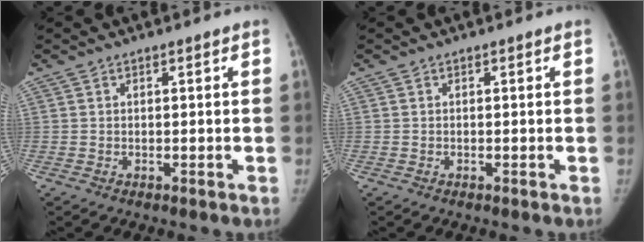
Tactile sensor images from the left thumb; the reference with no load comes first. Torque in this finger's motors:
{"motor_torque": [0.09, 0.01, 0.35, 0.03, 0.03]}